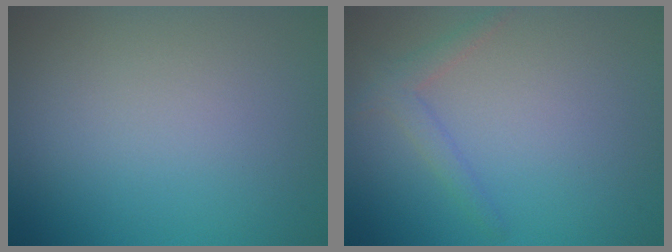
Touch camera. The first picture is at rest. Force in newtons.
{"total": 1.8, "press": 1.8, "slide": 0.1}